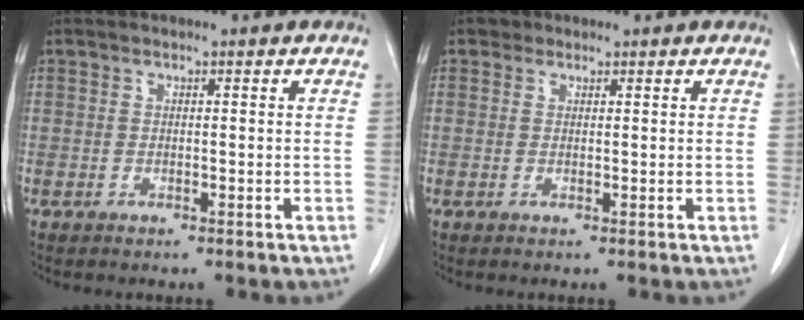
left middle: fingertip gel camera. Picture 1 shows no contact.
{"total": 1.0, "force": [0.7, 0.8, 0.0], "torque": [0.004, 0.001, 0.006]}